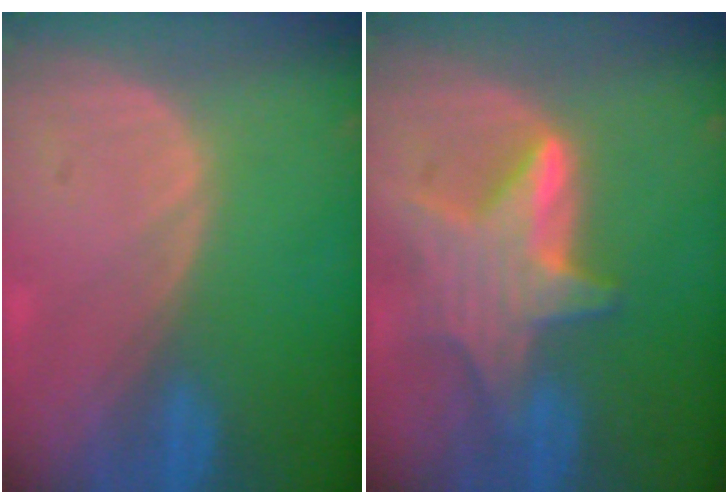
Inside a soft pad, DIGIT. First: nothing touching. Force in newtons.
{"total": 7.8, "press": 7.8, "slide": 0.7}